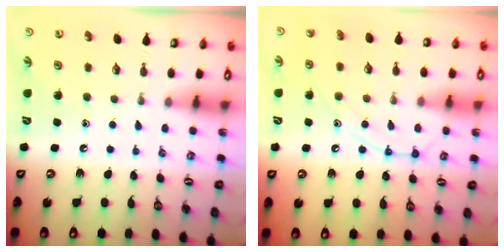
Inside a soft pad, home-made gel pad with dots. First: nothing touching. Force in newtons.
{"total": 12.0, "press": 12.0, "slide": 1.0}